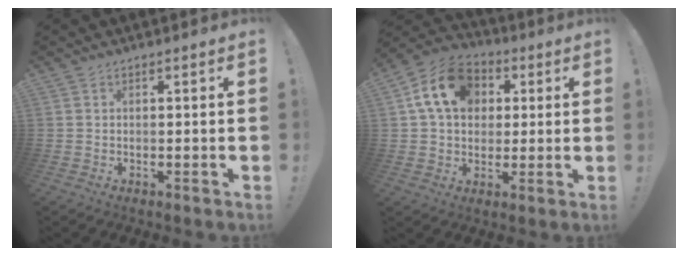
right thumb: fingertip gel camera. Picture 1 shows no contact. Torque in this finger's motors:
{"motor_torque": [0.21, 0.82, 1.09, 0.21, 0.45]}